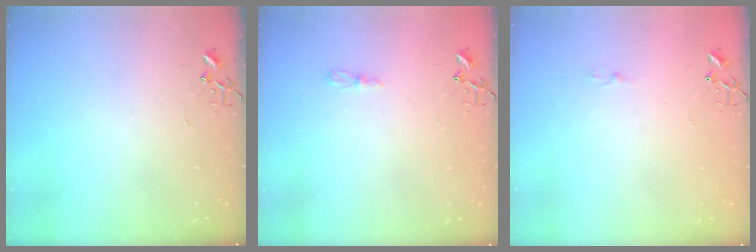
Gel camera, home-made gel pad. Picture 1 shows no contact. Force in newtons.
{"total": 3.5, "press": 3.5, "slide": 0.5}
{"total": 3.4, "press": 3.4, "slide": 0.5}